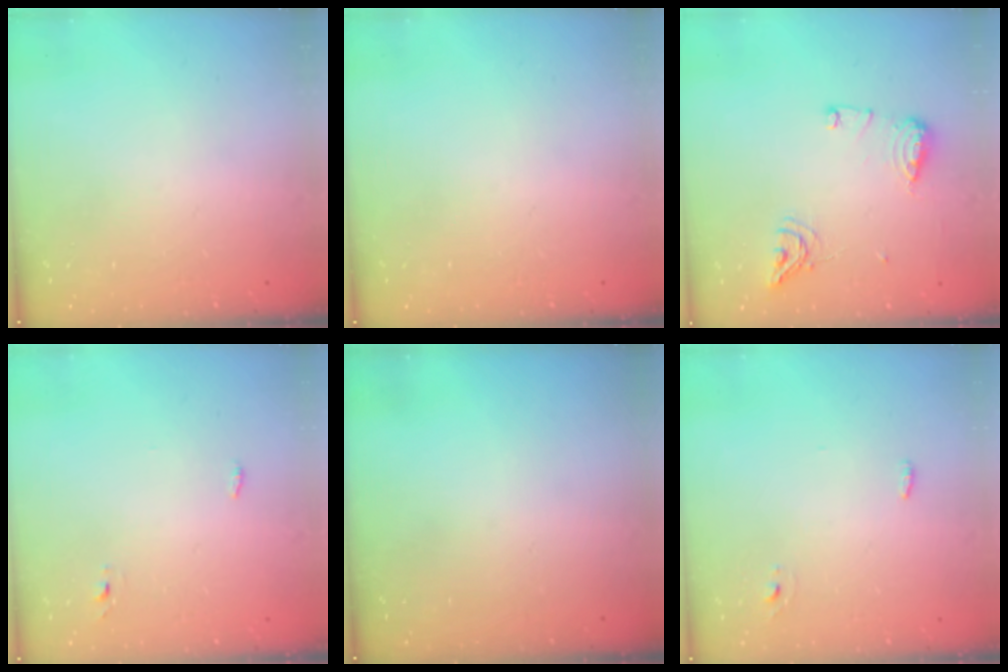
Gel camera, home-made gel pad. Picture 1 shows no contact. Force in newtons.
{"total": 0.0}
{"total": 11.5, "press": 11.4, "slide": 1.1}
{"total": 2.8, "press": 2.6, "slide": 0.9}
{"total": 0.0}
{"total": 3.0, "press": 2.8, "slide": 1.2}